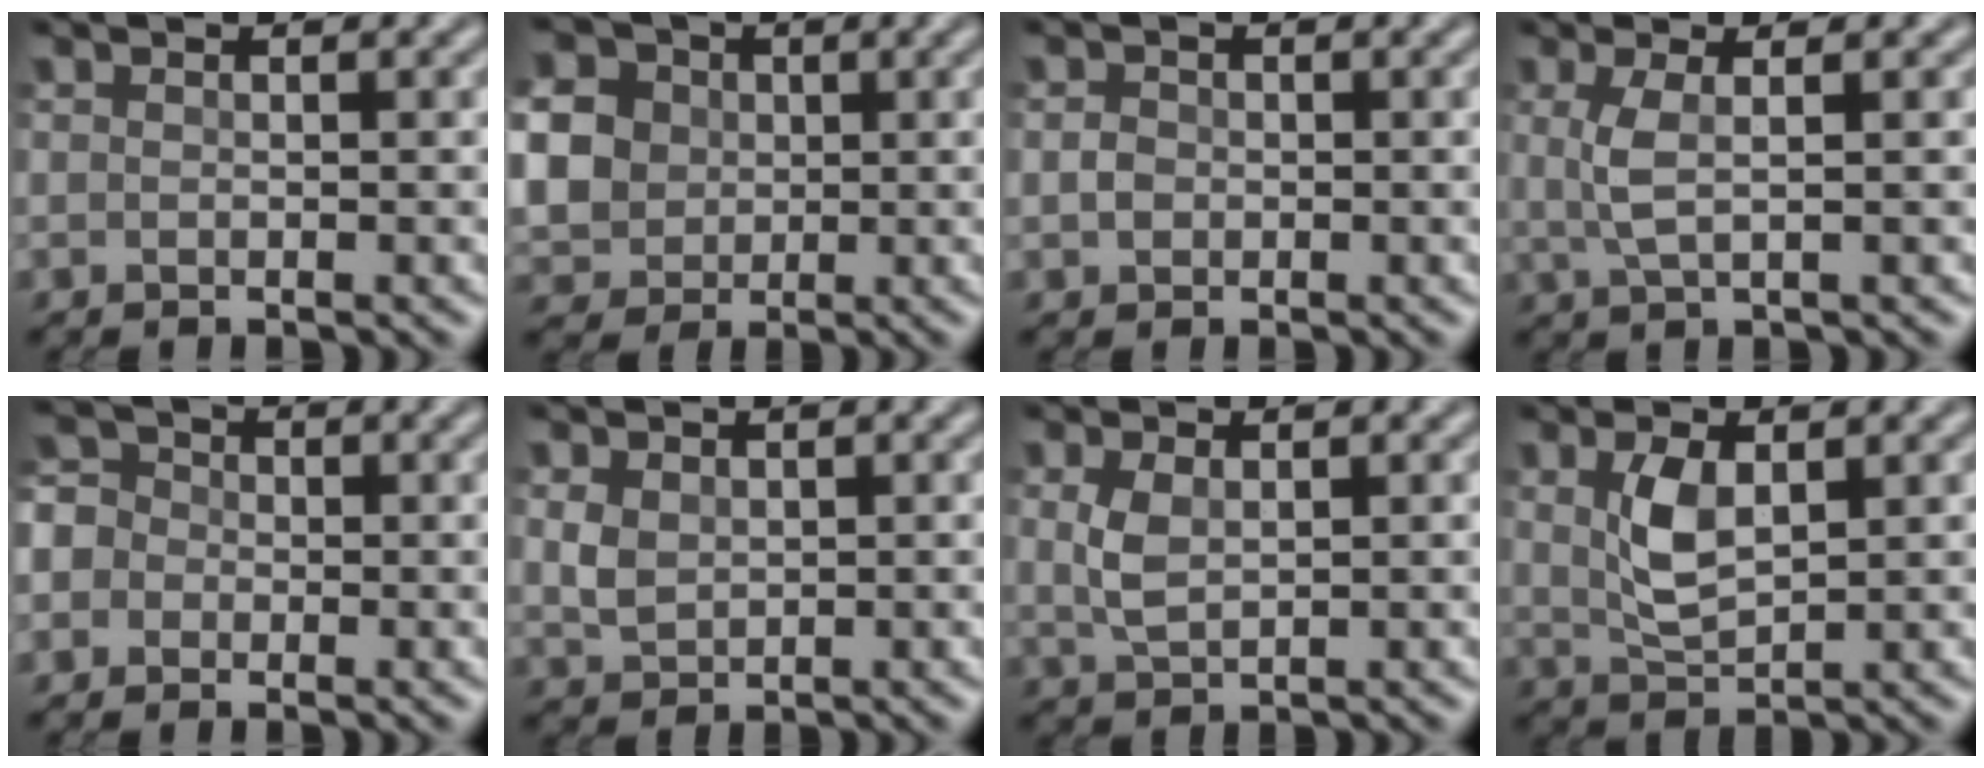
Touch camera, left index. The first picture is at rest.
{"total": 11.4, "force": [1.5, 10.1, 5.1], "torque": [-0.147, 0.005, 0.009]}
{"total": 1.1, "force": [-0.2, 1.0, 0.4], "torque": [-0.007, 0.001, -0.009]}
{"total": 2.3, "force": [0.3, 0.3, 2.3], "torque": [-0.057, 0.001, 0.008]}
{"total": 6.7, "force": [-2.2, 6.0, 1.8], "torque": [-0.047, 0.004, -0.076]}
{"total": 1.9, "force": [0.3, 1.4, 1.2], "torque": [-0.029, -0.002, 0.006]}
{"total": 2.3, "force": [0.4, 1.3, 1.9], "torque": [-0.046, 0.001, 0.012]}
{"total": 3.2, "force": [0.8, 1.2, 2.8], "torque": [-0.066, 0.000, 0.020]}